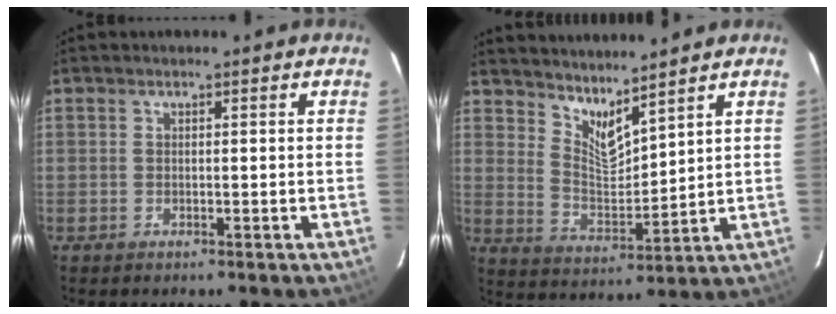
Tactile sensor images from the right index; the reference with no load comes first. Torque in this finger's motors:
{"motor_torque": [-0.08, 0.42, 0.00, 0.00]}